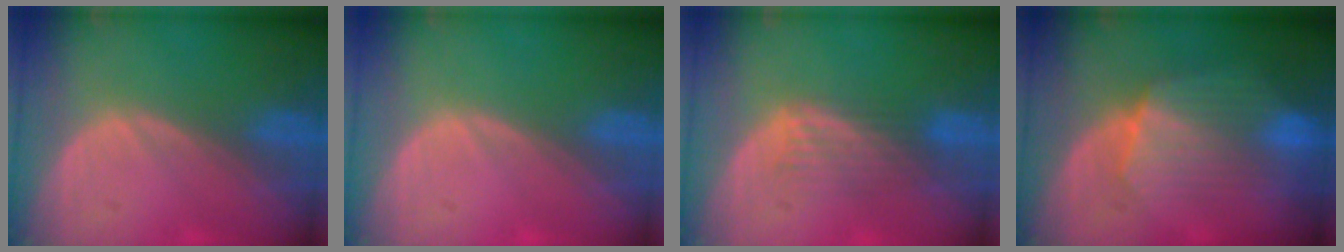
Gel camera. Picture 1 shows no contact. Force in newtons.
{"total": 0.0}
{"total": 4.4, "press": 3.7, "slide": 2.3}
{"total": 8.3, "press": 8.1, "slide": 1.7}